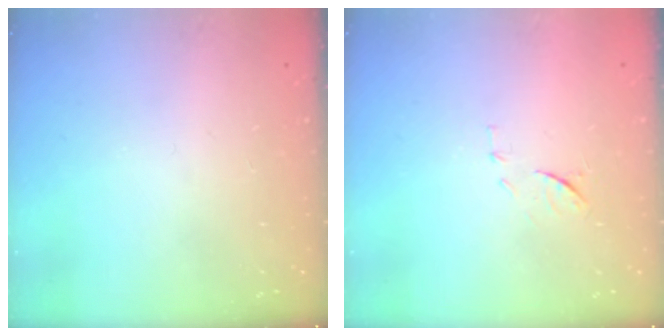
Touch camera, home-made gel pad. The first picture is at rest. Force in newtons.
{"total": 6.2, "press": 6.2, "slide": 1.0}